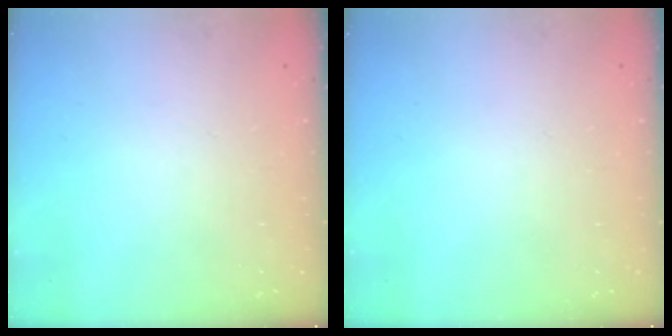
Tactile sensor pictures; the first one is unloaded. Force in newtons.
{"total": 0.0}